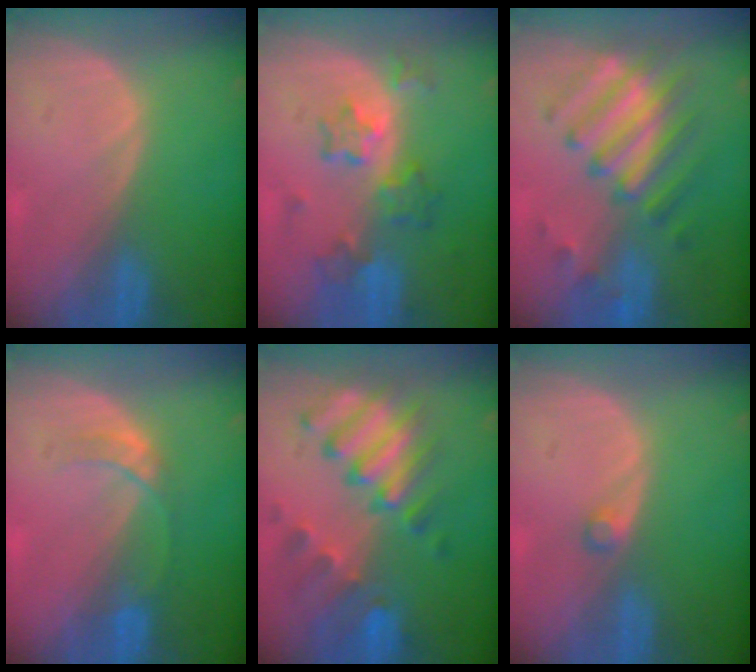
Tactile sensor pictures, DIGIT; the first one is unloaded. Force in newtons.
{"total": 7.2, "press": 6.4, "slide": 3.4}
{"total": 8.3, "press": 8.3, "slide": 0.7}
{"total": 3.0, "press": 3.0, "slide": 0.3}
{"total": 10.1, "press": 8.8, "slide": 4.8}
{"total": 1.2, "press": 1.2, "slide": 0.2}